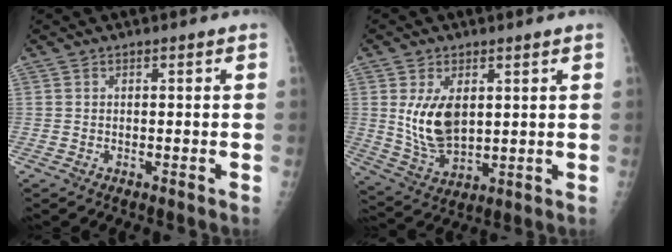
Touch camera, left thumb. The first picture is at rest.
{"total": 9.9, "force": [2.2, 5.7, 7.8], "torque": [-0.134, -0.021, 0.058]}